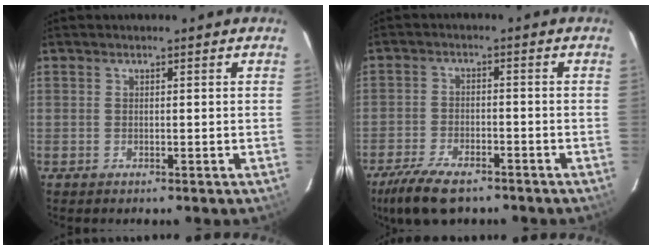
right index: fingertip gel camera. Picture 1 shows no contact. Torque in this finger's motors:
{"motor_torque": [0.82, -0.79, 0.25, 0.03]}